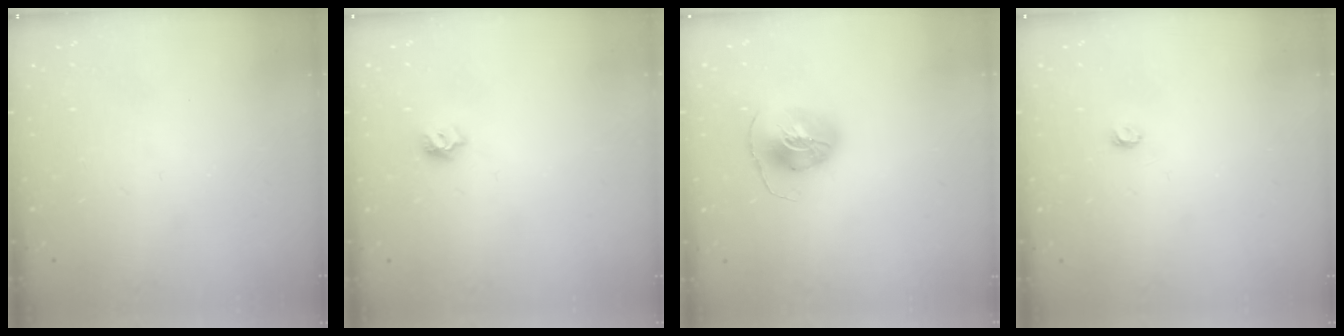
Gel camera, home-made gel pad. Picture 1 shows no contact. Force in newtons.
{"total": 6.9, "press": 6.8, "slide": 0.9}
{"total": 8.5, "press": 8.5, "slide": 0.2}
{"total": 3.0, "press": 3.0, "slide": 0.4}